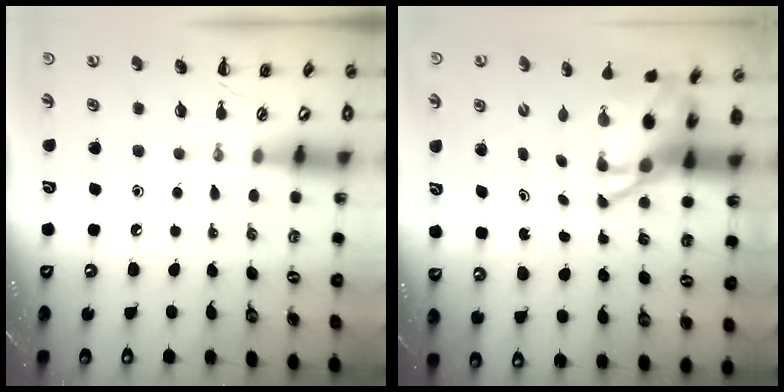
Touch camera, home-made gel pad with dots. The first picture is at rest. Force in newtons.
{"total": 6.5, "press": 6.2, "slide": 1.9}